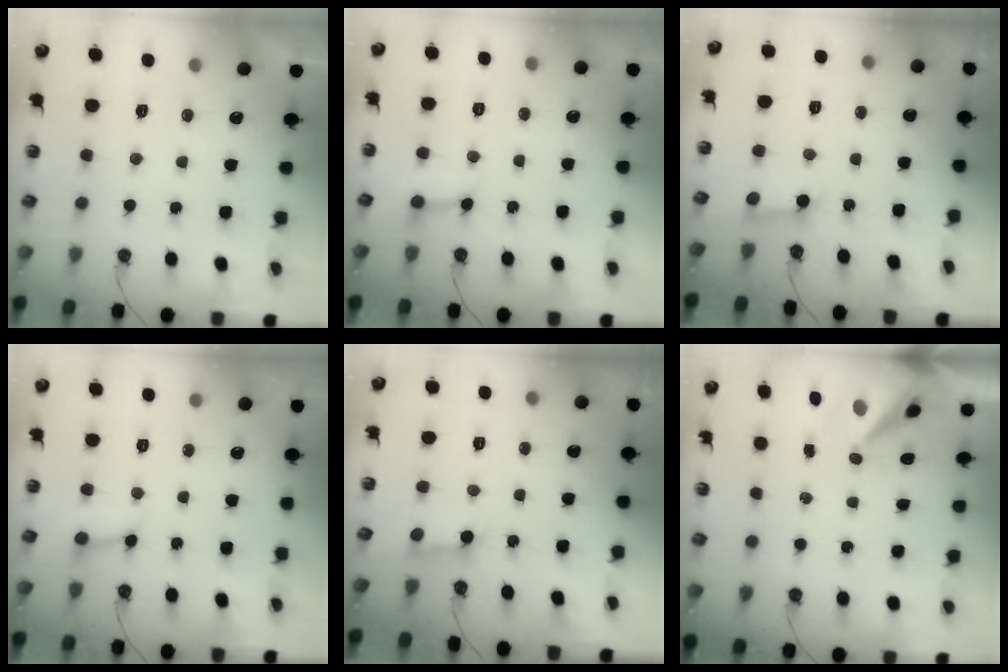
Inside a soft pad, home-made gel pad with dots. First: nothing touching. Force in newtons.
{"total": 3.4, "press": 3.4, "slide": 0.2}
{"total": 3.4, "press": 3.4, "slide": 0.5}
{"total": 4.1, "press": 4.1, "slide": 0.3}
{"total": 3.4, "press": 3.4, "slide": 0.5}
{"total": 9.0, "press": 8.9, "slide": 1.3}